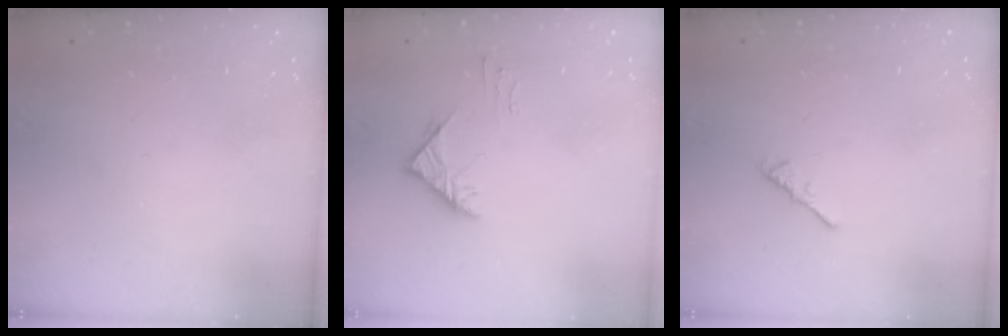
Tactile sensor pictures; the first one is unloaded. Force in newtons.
{"total": 3.3, "press": 3.2, "slide": 0.8}
{"total": 1.1, "press": 1.0, "slide": 0.4}